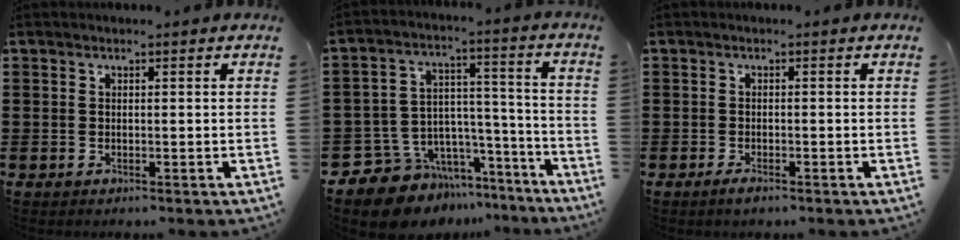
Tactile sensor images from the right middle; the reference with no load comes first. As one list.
[{"total": 9.2, "force": [-7.7, 5.0, 0.6], "torque": [-0.026, 0.018, -0.143]}, {"total": 1.5, "force": [-1.1, 0.4, 0.9], "torque": [-0.025, -0.003, -0.025]}]